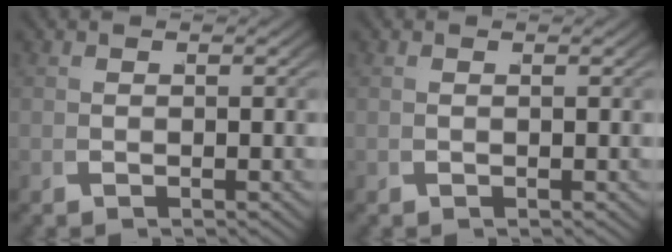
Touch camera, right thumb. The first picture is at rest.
{"total": 0.0}